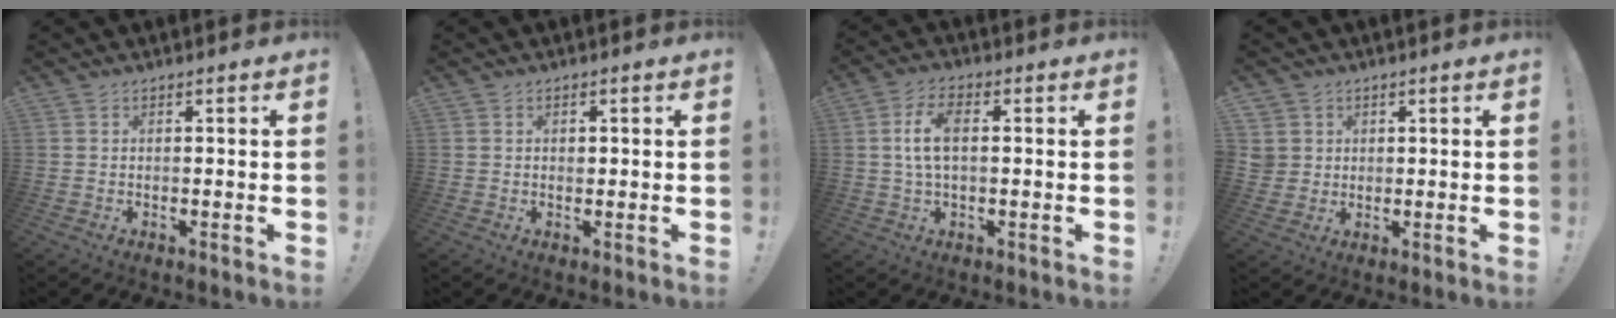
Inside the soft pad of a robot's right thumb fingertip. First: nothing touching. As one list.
[{"total": 0.7, "force": [0.1, 0.6, 0.3], "torque": [-0.002, 0.001, 0.000]}, {"total": 7.7, "force": [0.8, 3.8, 6.6], "torque": [-0.130, 0.006, 0.015]}, {"total": 4.1, "force": [1.5, 3.8, 0.6], "torque": [-0.010, -0.003, 0.029]}]